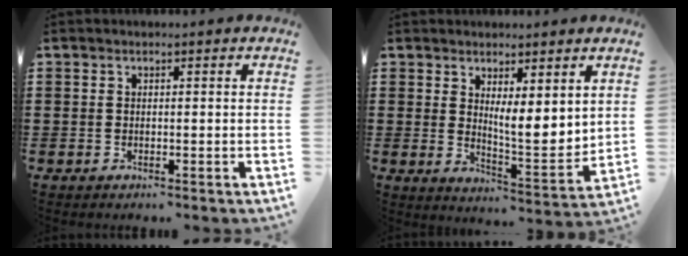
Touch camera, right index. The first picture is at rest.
{"total": 5.1, "force": [3.5, 1.5, 3.4], "torque": [-0.061, -0.027, 0.058]}